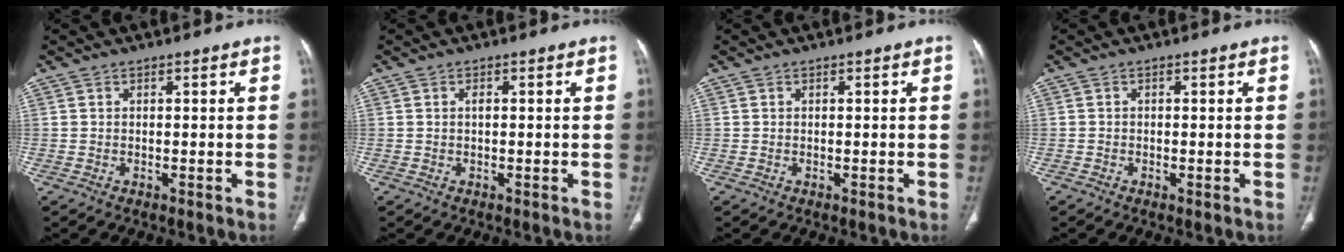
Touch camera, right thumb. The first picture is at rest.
{"total": 0.7, "force": [0.1, 0.3, 0.6], "torque": [-0.012, 0.001, -0.001]}
{"total": 0.0}
{"total": 0.5, "force": [-0.3, 0.2, 0.4], "torque": [-0.009, -0.002, -0.007]}